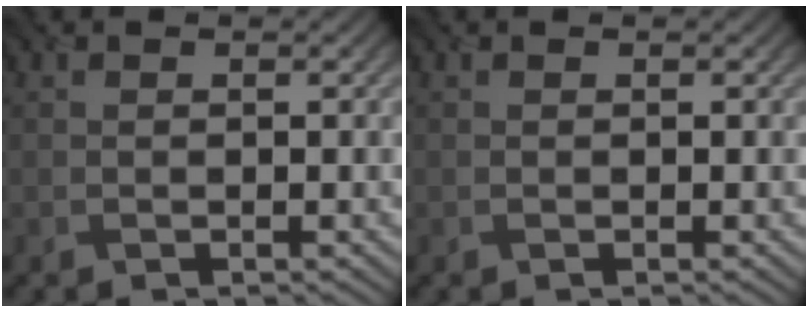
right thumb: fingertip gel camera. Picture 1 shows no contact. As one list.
[{"total": 0.0}]